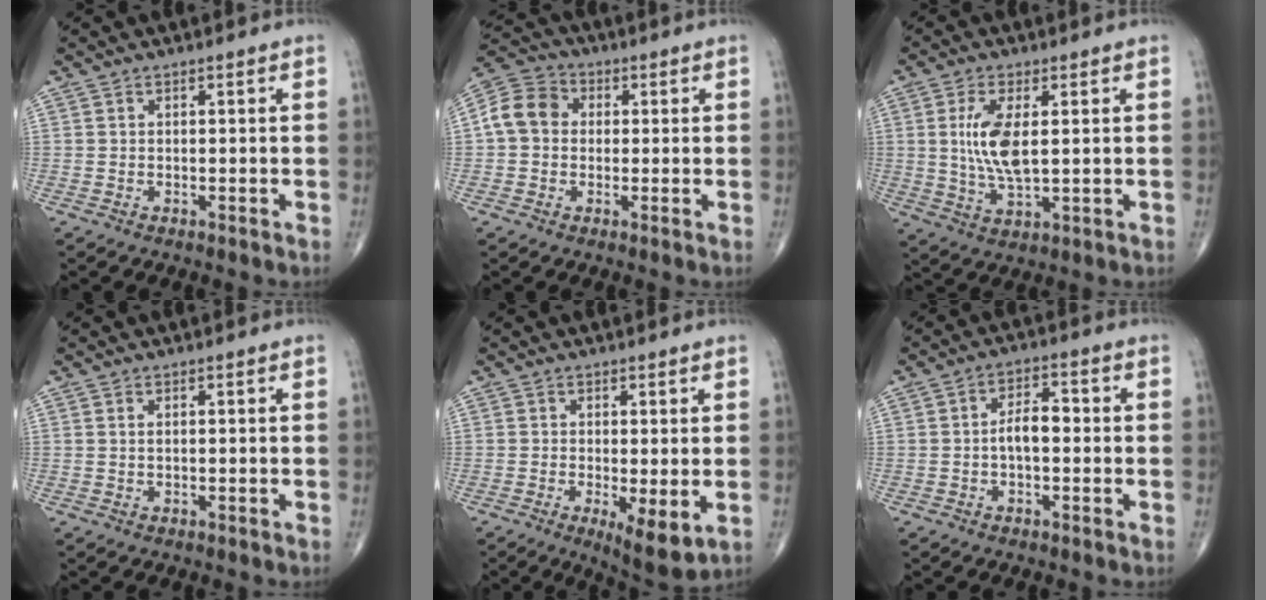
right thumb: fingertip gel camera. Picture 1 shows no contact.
{"total": 8.4, "force": [0.5, 7.0, 4.7], "torque": [-0.079, 0.026, -0.005]}
{"total": 8.7, "force": [1.4, 3.4, 7.9], "torque": [-0.165, -0.013, 0.031]}
{"total": 0.6, "force": [0.2, 0.2, 0.5], "torque": [-0.013, 0.003, 0.006]}
{"total": 6.9, "force": [-1.4, 2.2, 6.4], "torque": [-0.103, -0.023, -0.020]}
{"total": 5.2, "force": [-0.5, 2.7, 4.4], "torque": [-0.068, 0.017, -0.015]}